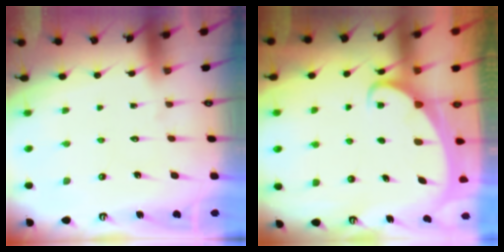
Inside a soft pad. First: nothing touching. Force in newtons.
{"total": 2.2, "press": 2.2, "slide": 0.2}